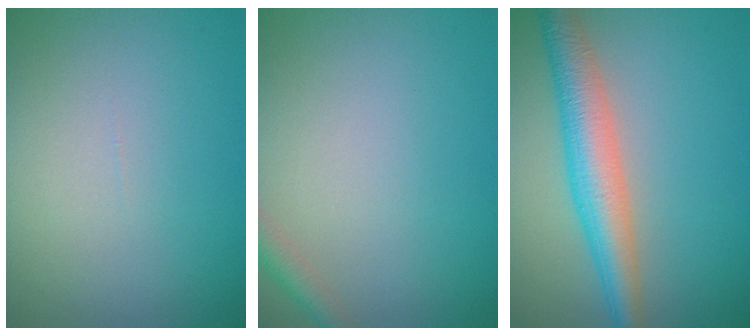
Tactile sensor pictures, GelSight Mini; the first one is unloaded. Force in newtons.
{"total": 1.6, "press": 1.6, "slide": 0.1}
{"total": 5.6, "press": 5.6, "slide": 0.1}